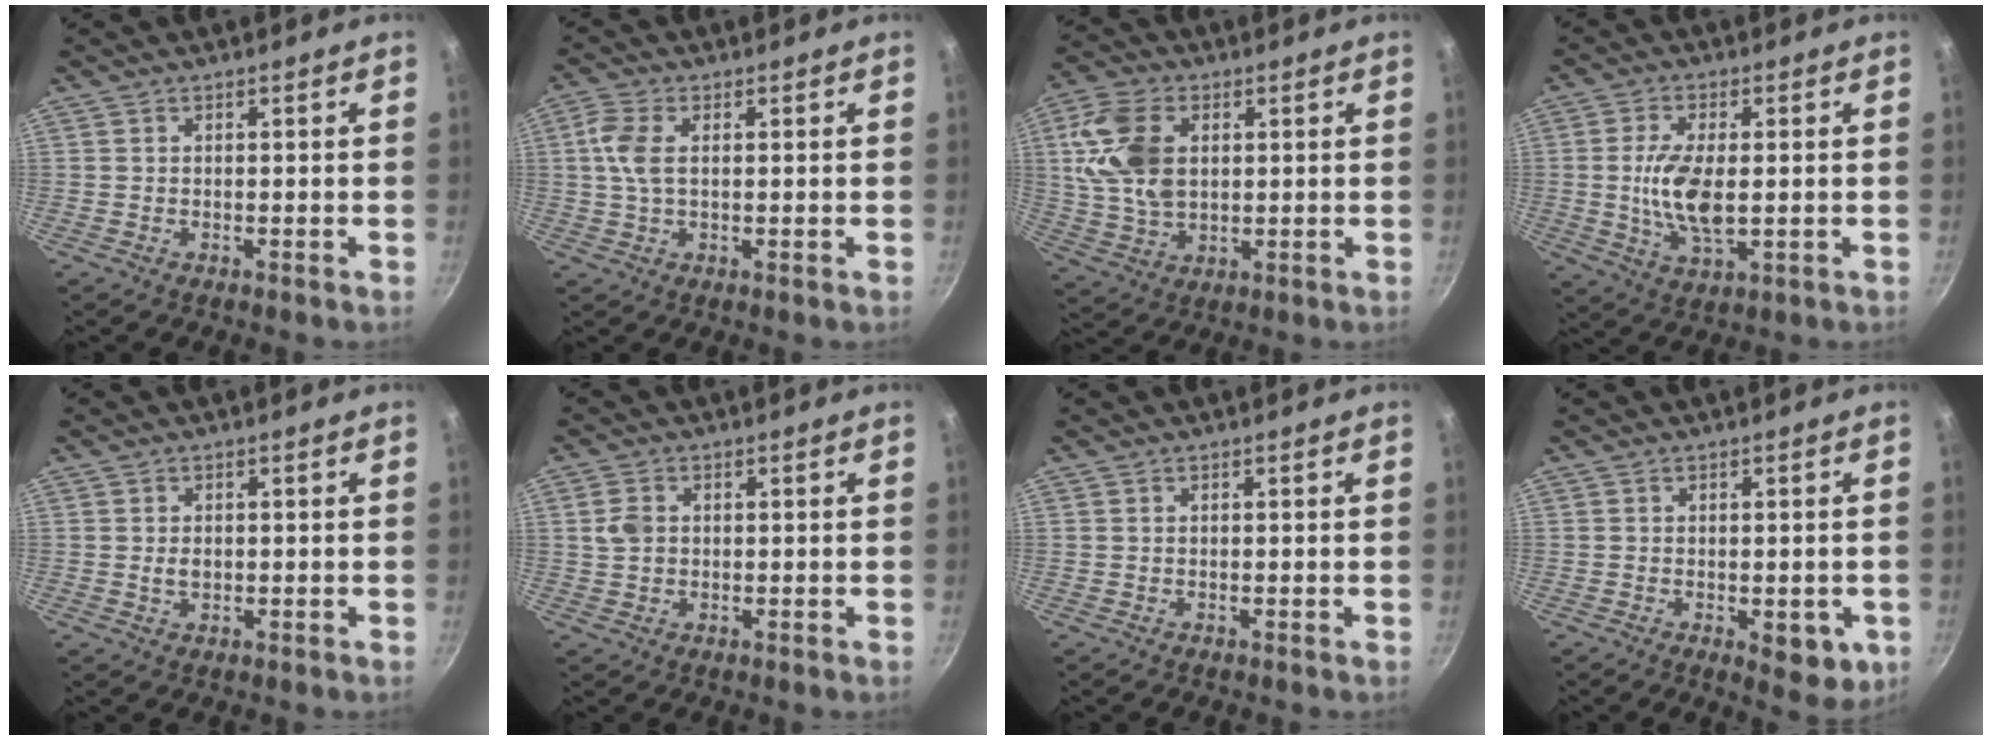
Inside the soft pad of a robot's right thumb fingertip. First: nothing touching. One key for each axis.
{"total": 5.8, "fx": 1.0, "fy": 3.0, "fz": 4.8, "tx": -0.124, "ty": 0.010, "tz": 0.016}
{"total": 13.5, "fx": 2.8, "fy": 8.5, "fz": 10.0, "tx": -0.203, "ty": 0.004, "tz": 0.055}
{"total": 10.1, "fx": -0.2, "fy": 4.6, "fz": 9.0, "tx": -0.177, "ty": -0.010, "tz": 0.001}
{"total": 2.0, "fx": 0.0, "fy": 1.4, "fz": 1.4, "tx": -0.020, "ty": 0.000, "tz": 0.001}
{"total": 3.3, "fx": 0.4, "fy": 2.5, "fz": 2.1, "tx": -0.042, "ty": 0.005, "tz": 0.006}
{"total": 0.0}
{"total": 6.4, "fx": -2.0, "fy": 3.0, "fz": 5.2, "tx": -0.049, "ty": -0.003, "tz": -0.017}